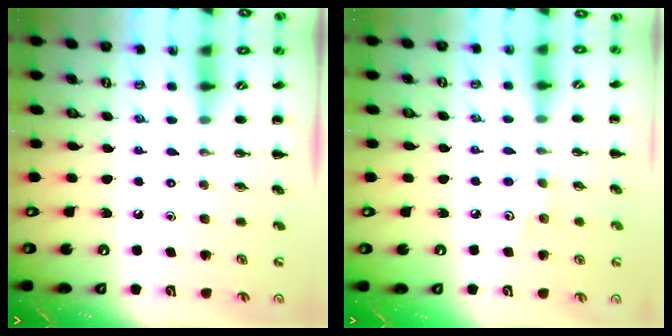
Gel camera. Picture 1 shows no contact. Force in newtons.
{"total": 3.5, "press": 3.4, "slide": 0.9}